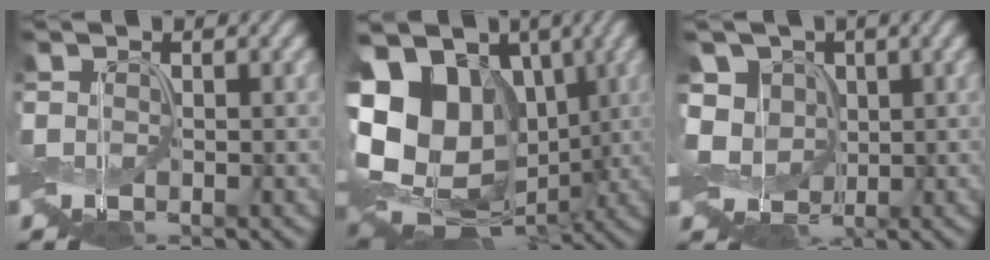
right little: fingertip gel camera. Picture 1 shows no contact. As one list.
[{"total": 15.0, "force": [0.4, 11.7, 9.3], "torque": [-0.161, 0.002, 0.023]}, {"total": 5.8, "force": [0.1, 4.9, 3.1], "torque": [-0.067, 0.008, -0.012]}]